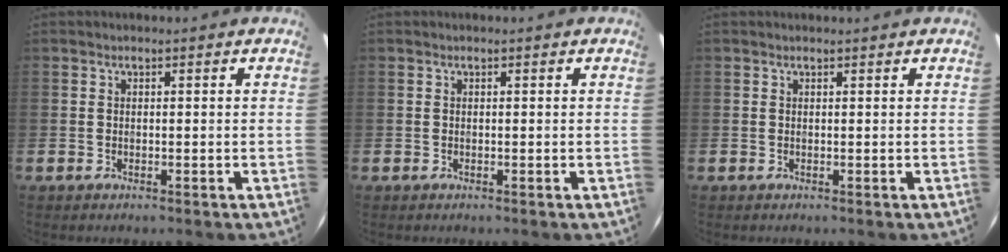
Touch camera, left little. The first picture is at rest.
{"total": 0.0}
{"total": 0.0}